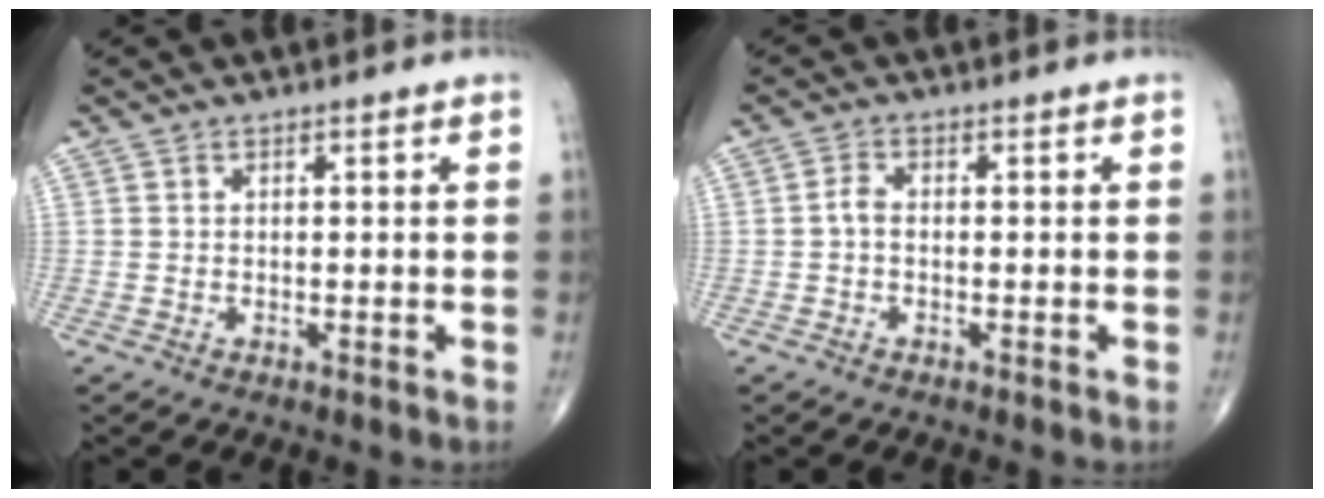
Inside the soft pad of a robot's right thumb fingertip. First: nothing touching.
{"total": 1.8, "force": [-0.4, 1.1, 1.4], "torque": [-0.027, 0.005, -0.012]}